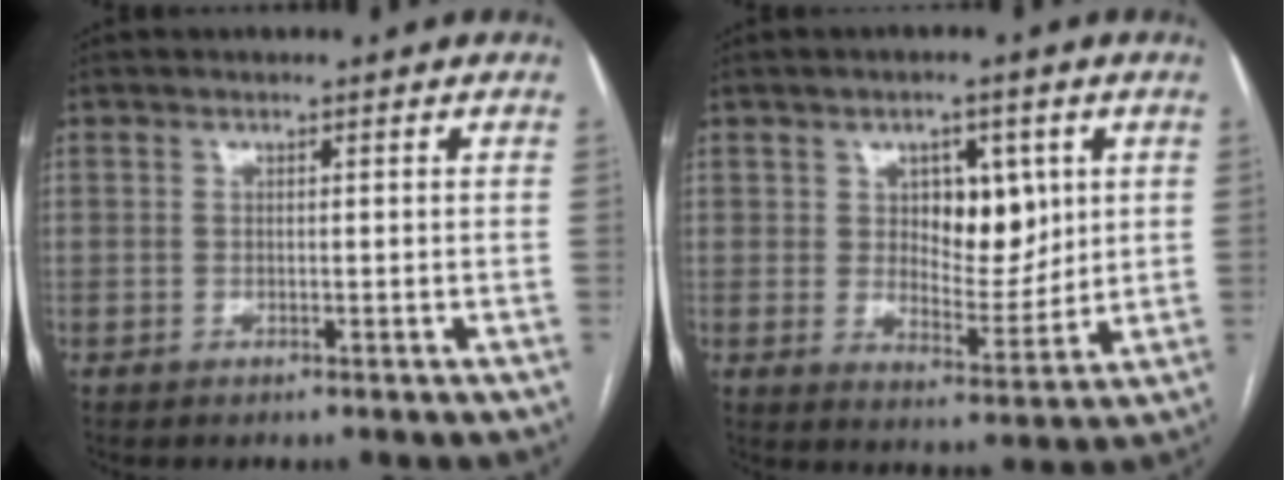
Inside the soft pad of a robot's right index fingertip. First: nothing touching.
{"total": 8.4, "force": [2.7, 4.7, 6.5], "torque": [-0.089, 0.007, 0.049]}